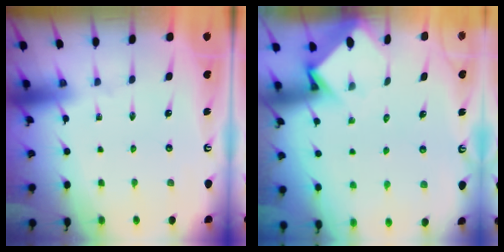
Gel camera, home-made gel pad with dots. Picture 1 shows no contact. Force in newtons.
{"total": 3.6, "press": 3.6, "slide": 0.2}